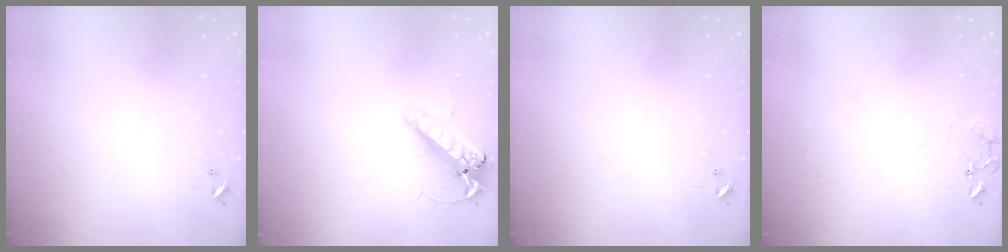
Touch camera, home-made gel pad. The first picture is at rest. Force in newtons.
{"total": 14.7, "press": 14.4, "slide": 2.7}
{"total": 0.0}
{"total": 8.7, "press": 8.7, "slide": 0.8}